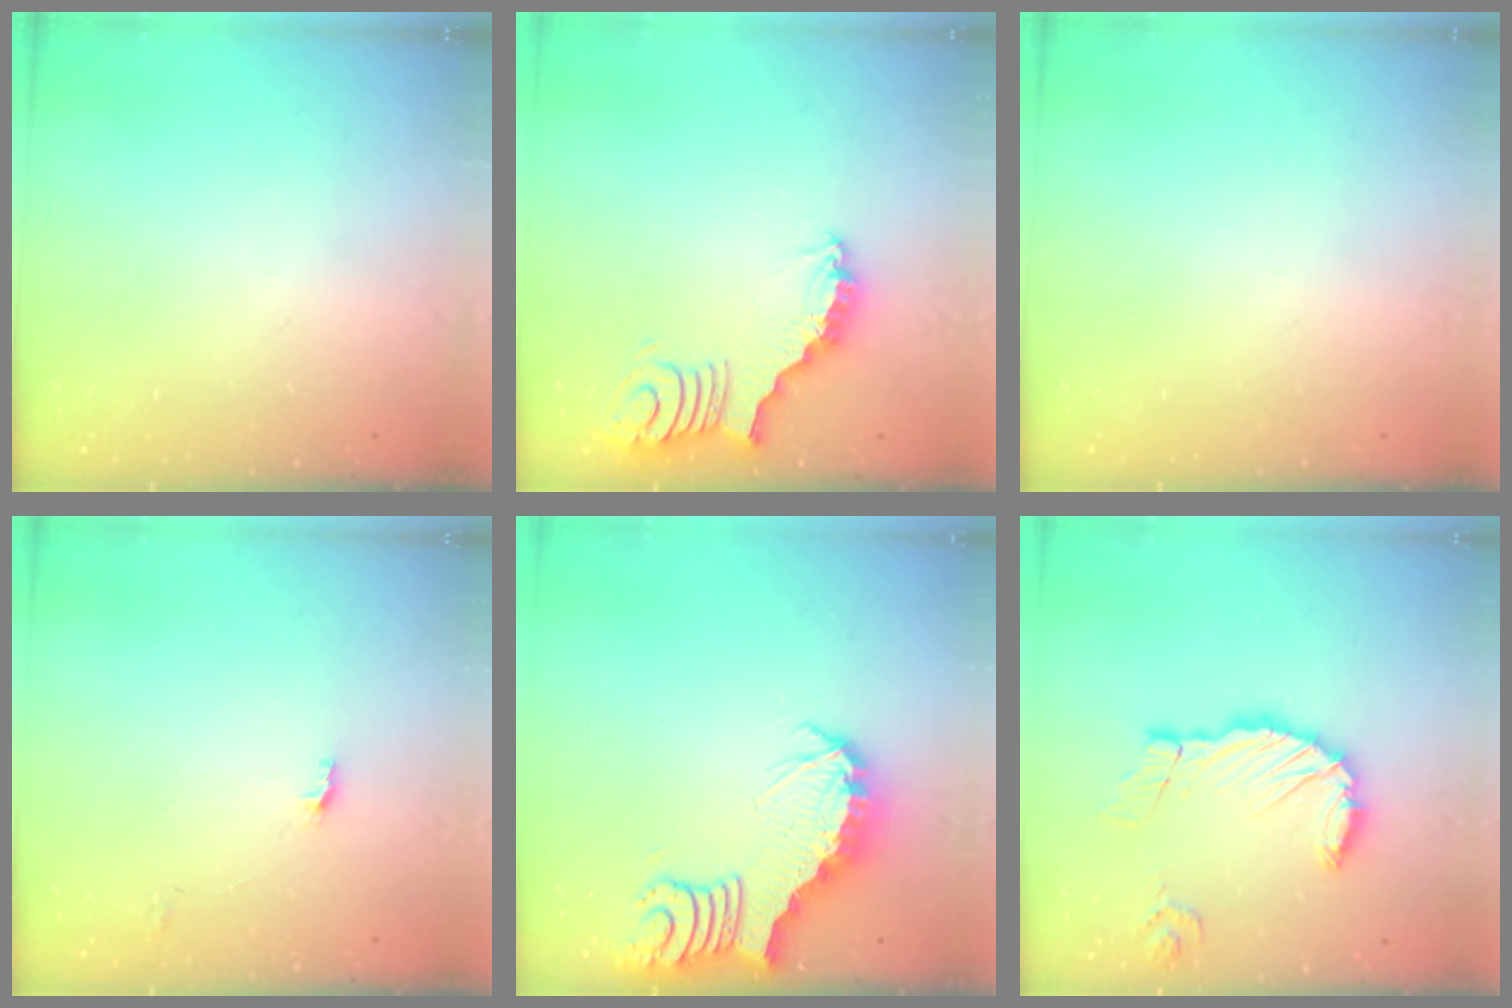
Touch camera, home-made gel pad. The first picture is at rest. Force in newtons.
{"total": 3.0, "press": 2.9, "slide": 0.5}
{"total": 0.0}
{"total": 2.9, "press": 2.9, "slide": 0.1}
{"total": 6.0, "press": 5.9, "slide": 0.7}
{"total": 13.3, "press": 13.2, "slide": 1.6}